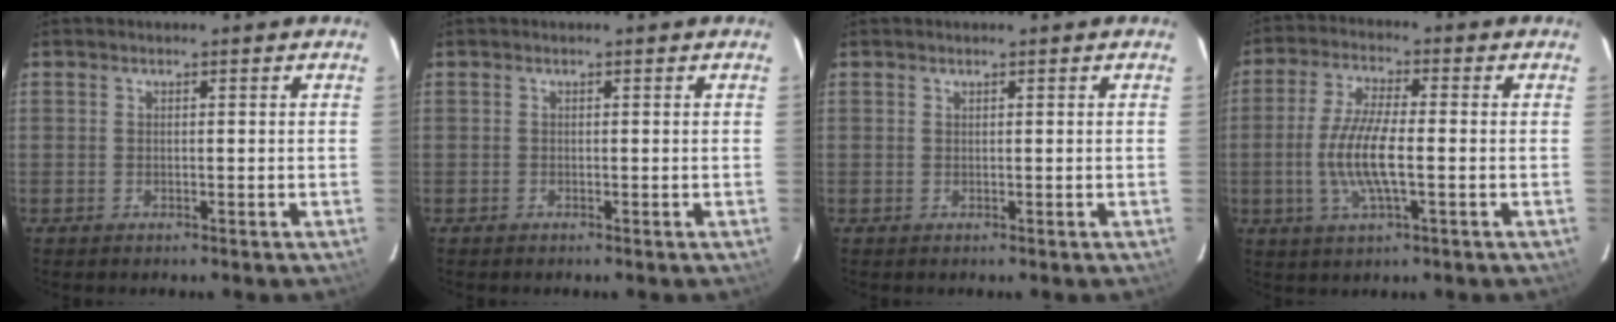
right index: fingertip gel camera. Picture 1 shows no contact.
{"total": 0.0}
{"total": 0.0}
{"total": 9.5, "force": [-1.6, 2.2, 9.1], "torque": [-0.186, -0.004, -0.036]}